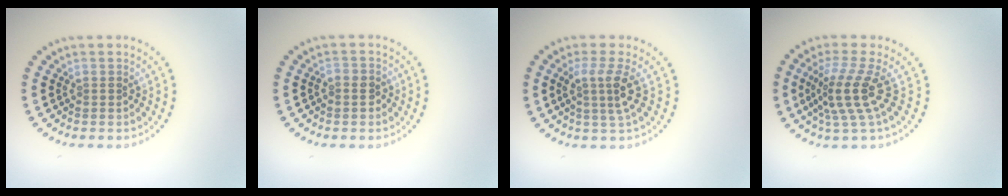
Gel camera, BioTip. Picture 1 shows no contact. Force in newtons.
{"total": 1.2, "press": 1.1, "slide": 0.4}
{"total": 3.0, "press": 2.1, "slide": 2.1}
{"total": 4.1, "press": 2.8, "slide": 2.9}